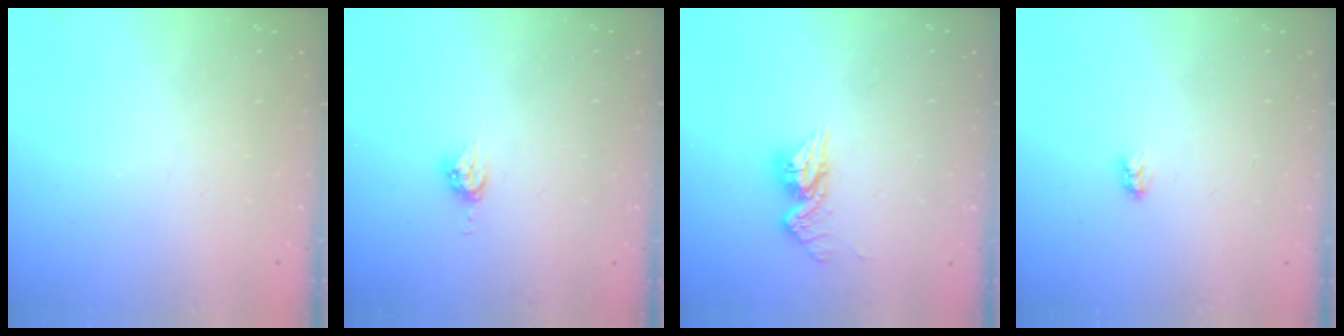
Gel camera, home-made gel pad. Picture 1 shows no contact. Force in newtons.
{"total": 4.8, "press": 4.7, "slide": 0.7}
{"total": 10.1, "press": 10.1, "slide": 0.7}
{"total": 2.9, "press": 2.9, "slide": 0.3}